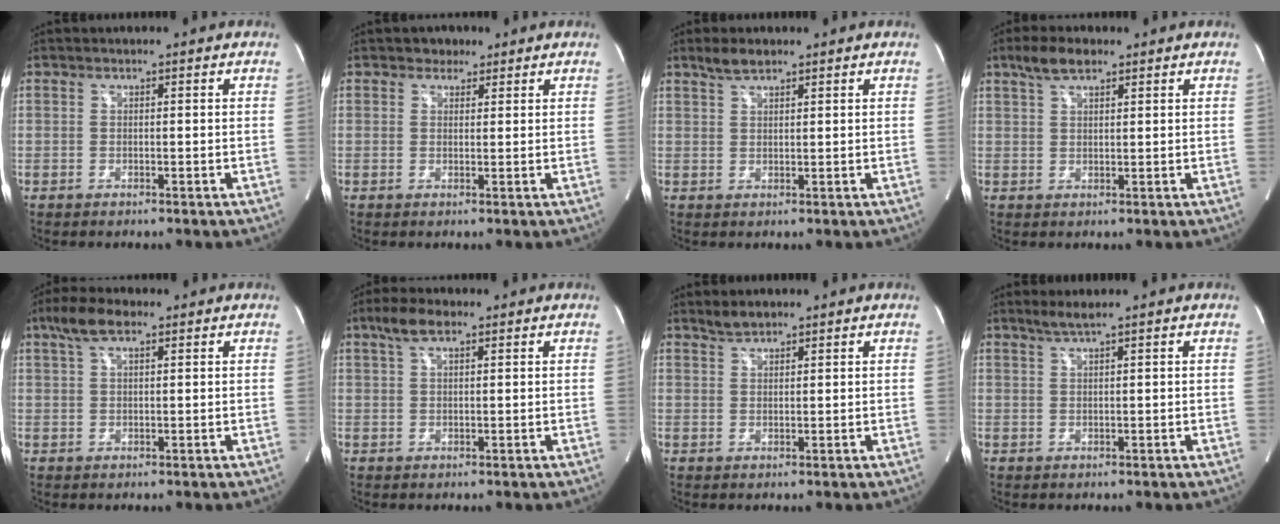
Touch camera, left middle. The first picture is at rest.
{"total": 2.1, "force": [1.4, 1.6, 0.2], "torque": [-0.002, 0.004, 0.017]}
{"total": 2.7, "force": [2.2, 0.8, 1.3], "torque": [-0.031, 0.007, 0.045]}
{"total": 4.4, "force": [3.1, 1.5, 2.7], "torque": [-0.062, 0.015, 0.061]}
{"total": 5.1, "force": [3.2, 1.6, 3.6], "torque": [-0.081, 0.022, 0.062]}
{"total": 4.1, "force": [2.6, 1.3, 2.9], "torque": [-0.067, 0.017, 0.052]}
{"total": 2.0, "force": [1.8, 0.6, 0.5], "torque": [-0.013, 0.006, 0.038]}
{"total": 1.9, "force": [1.5, -0.4, 1.1], "torque": [-0.027, 0.003, 0.034]}